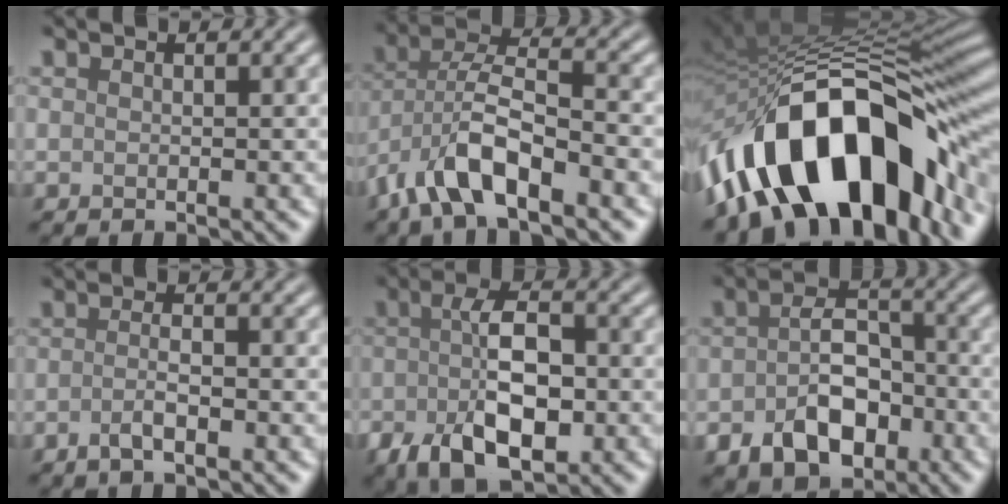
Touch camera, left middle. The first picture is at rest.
{"total": 7.6, "force": [-4.5, 2.5, 5.6], "torque": [-0.103, 0.010, -0.090]}
{"total": 16.5, "force": [-6.1, 8.7, 12.6], "torque": [-0.185, 0.024, -0.104]}
{"total": 1.9, "force": [-1.0, 0.4, 1.6], "torque": [-0.034, 0.004, -0.021]}
{"total": 7.4, "force": [-2.3, 3.4, 6.2], "torque": [-0.121, 0.002, -0.042]}
{"total": 6.4, "force": [-2.6, 4.0, 4.3], "torque": [-0.072, -0.001, -0.043]}